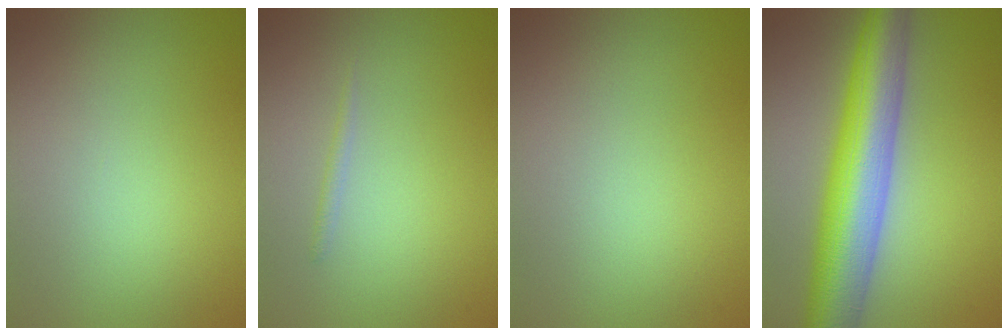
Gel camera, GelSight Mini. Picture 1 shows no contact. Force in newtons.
{"total": 0.6, "press": 0.6, "slide": 0.1}
{"total": 0.0}
{"total": 9.9, "press": 9.9, "slide": 0.4}